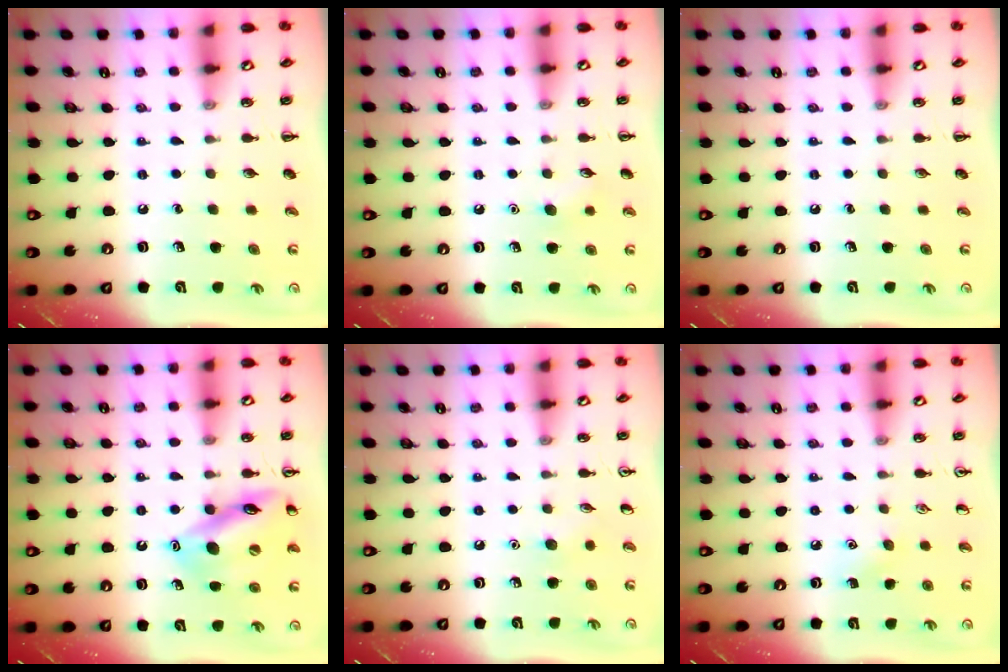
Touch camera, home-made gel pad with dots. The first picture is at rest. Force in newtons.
{"total": 5.6, "press": 5.4, "slide": 1.5}
{"total": 0.0}
{"total": 14.2, "press": 14.1, "slide": 1.1}
{"total": 3.7, "press": 3.5, "slide": 1.1}
{"total": 4.4, "press": 4.2, "slide": 1.4}